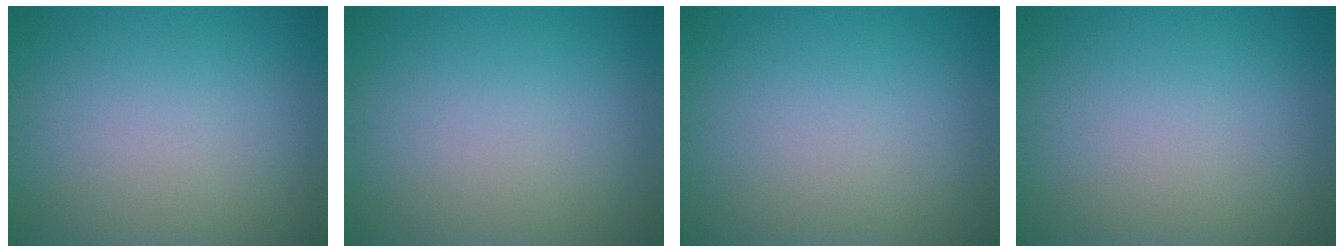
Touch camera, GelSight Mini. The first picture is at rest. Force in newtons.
{"total": 0.0}
{"total": 0.0}
{"total": 0.0}